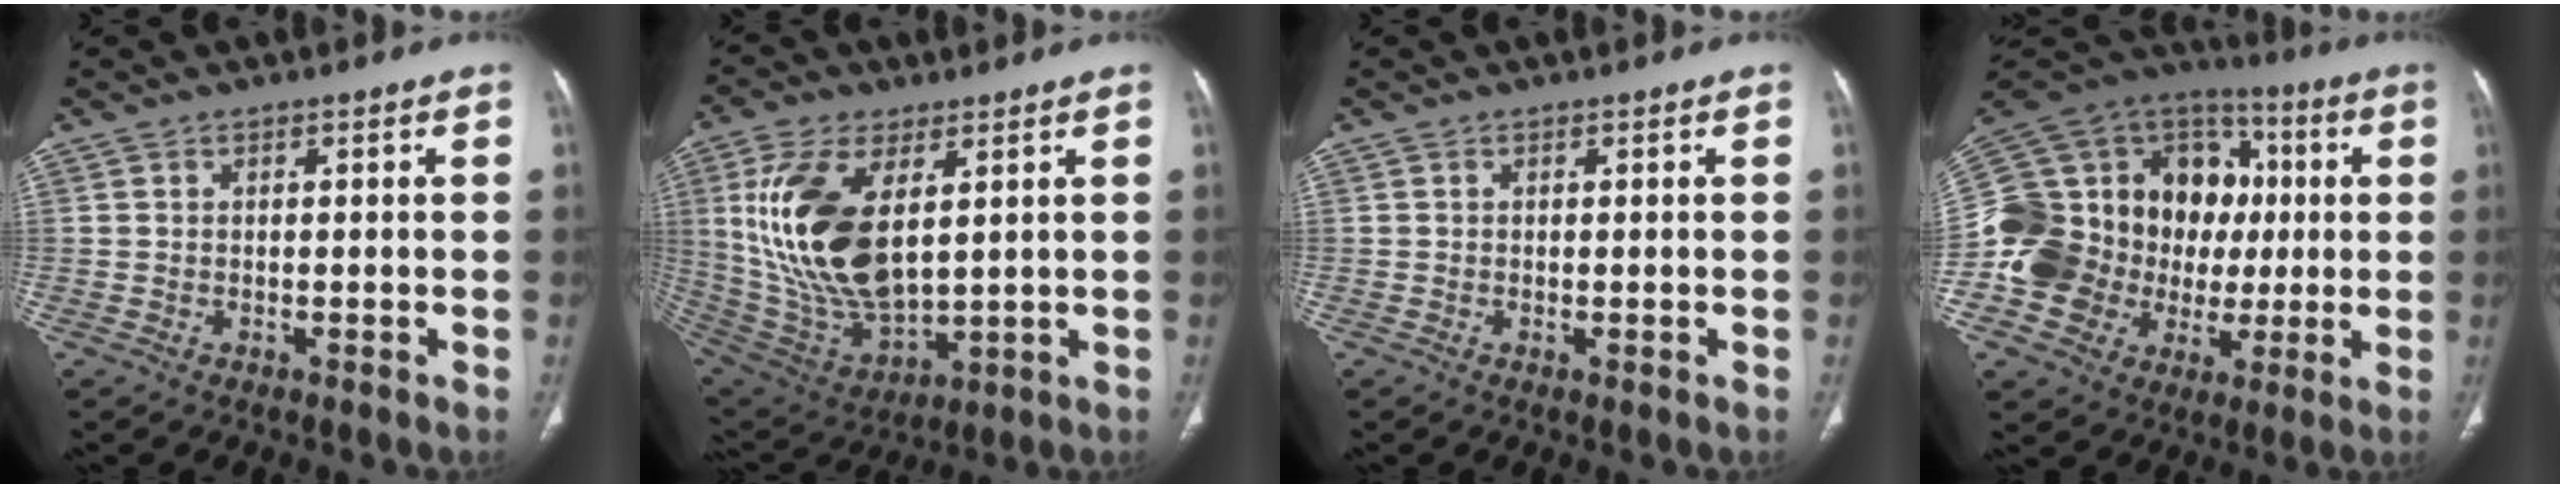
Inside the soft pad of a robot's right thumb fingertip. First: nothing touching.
{"total": 20.1, "force": [4.7, 10.3, 16.7], "torque": [-0.329, -0.027, 0.101]}
{"total": 0.0}
{"total": 30.0, "force": [-0.7, 23.4, 18.8], "torque": [-0.358, 0.057, 0.000]}